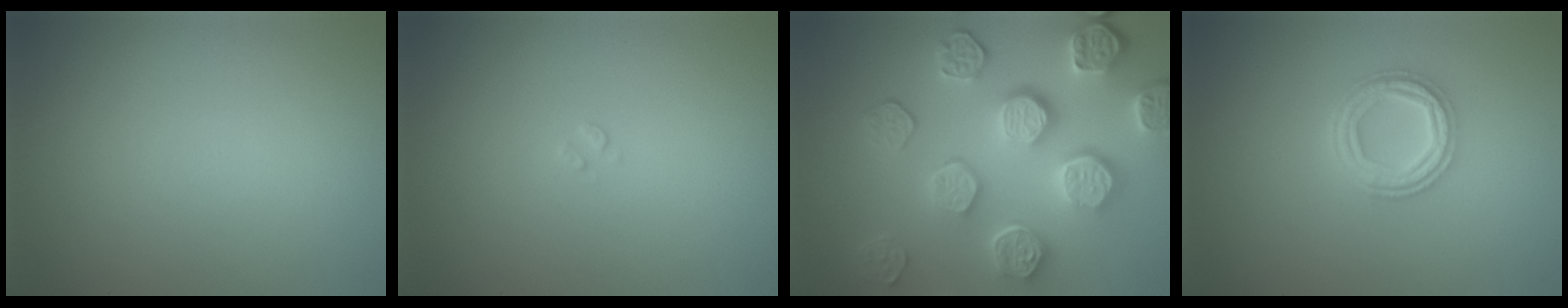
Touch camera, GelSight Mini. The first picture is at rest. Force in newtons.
{"total": 0.6, "press": 0.6, "slide": 0.2}
{"total": 8.5, "press": 6.2, "slide": 5.7}
{"total": 4.0, "press": 3.2, "slide": 2.3}